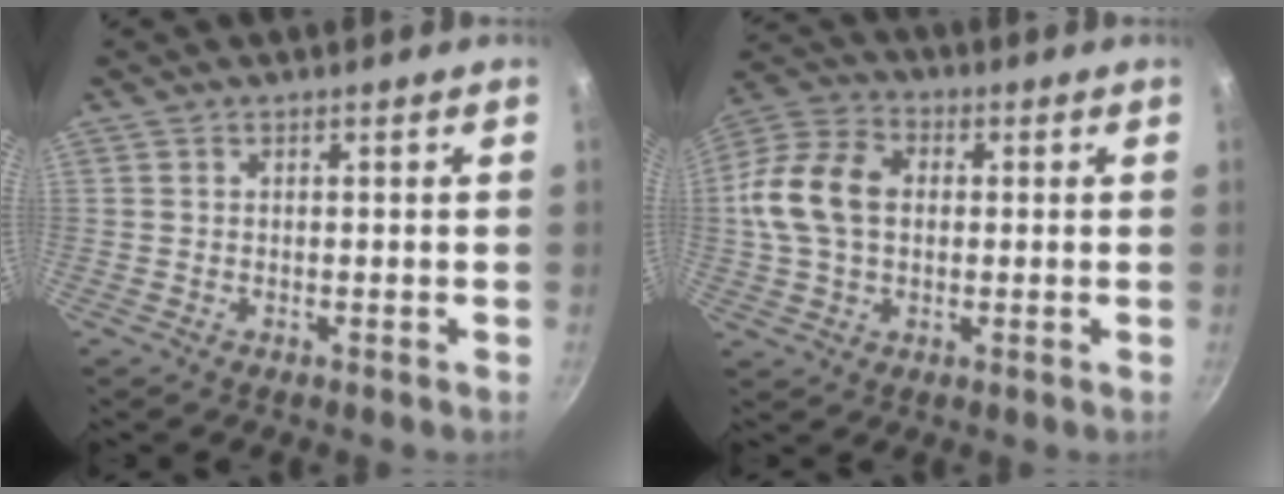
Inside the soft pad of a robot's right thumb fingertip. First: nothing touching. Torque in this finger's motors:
{"motor_torque": [0.02, 0.22, 0.24, -0.21, 0.15]}